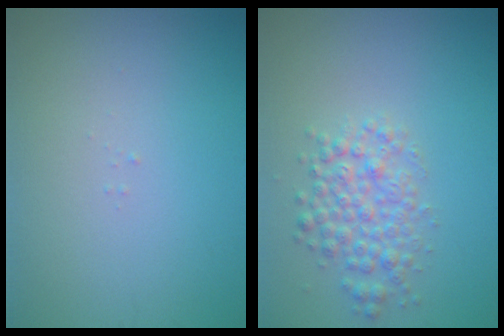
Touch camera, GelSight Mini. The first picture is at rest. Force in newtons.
{"total": 3.2, "press": 3.1, "slide": 0.1}